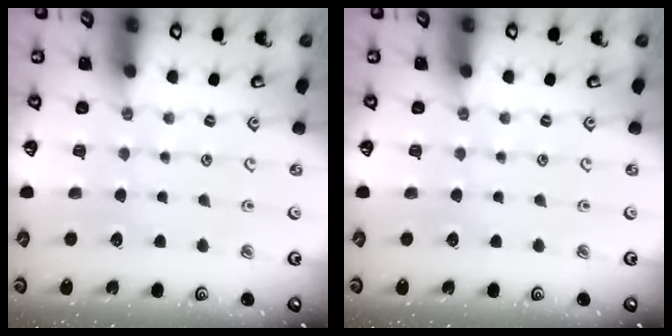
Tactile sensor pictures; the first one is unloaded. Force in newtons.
{"total": 0.0}